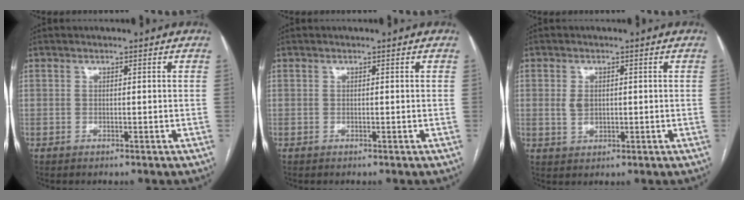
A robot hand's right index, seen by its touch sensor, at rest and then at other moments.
{"total": 0.0}
{"total": 2.7, "force": [0.2, 1.9, 1.9], "torque": [-0.037, 0.001, 0.010]}